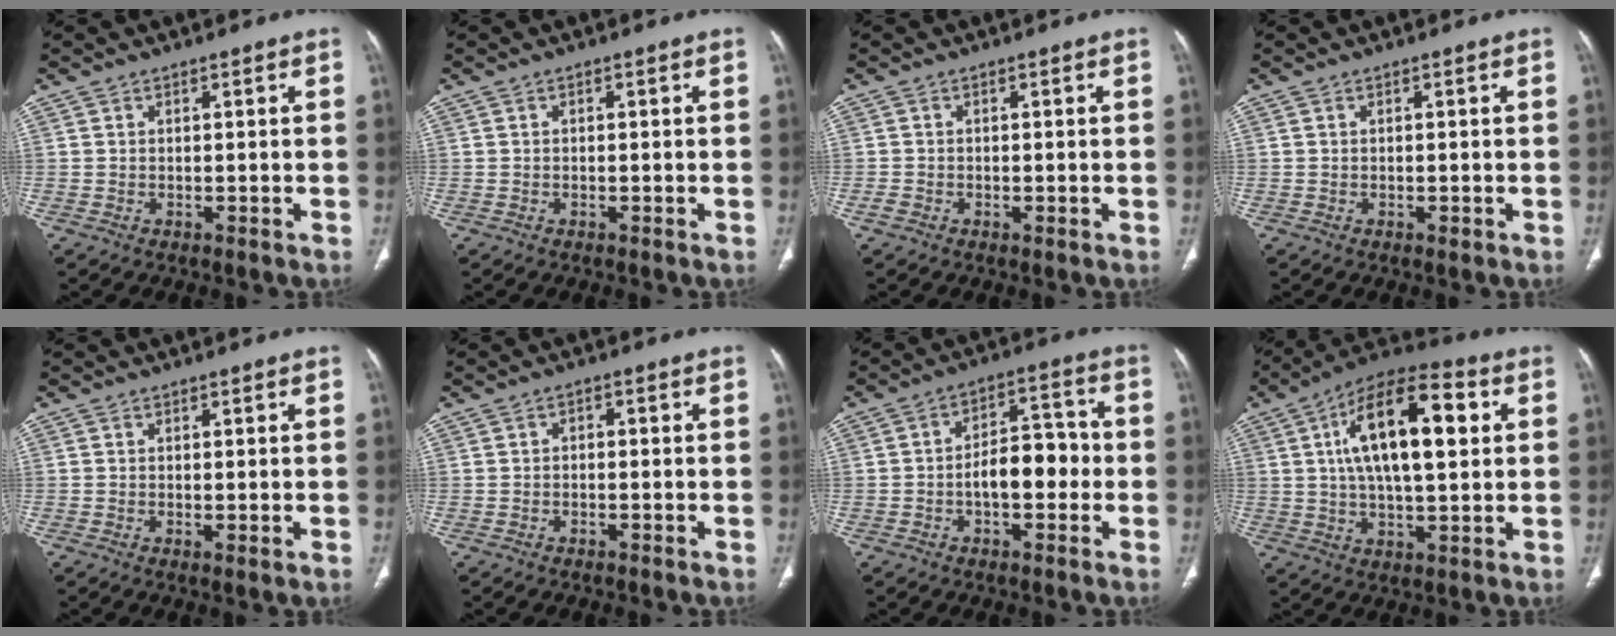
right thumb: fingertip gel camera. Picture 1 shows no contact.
{"total": 0.0}
{"total": 1.3, "force": [-0.5, 0.9, 0.9], "torque": [-0.016, -0.001, -0.010]}
{"total": 0.7, "force": [-0.2, 0.4, 0.5], "torque": [-0.009, -0.002, -0.003]}
{"total": 1.3, "force": [-0.1, 0.3, 1.2], "torque": [-0.029, -0.008, -0.002]}
{"total": 1.3, "force": [-0.3, 1.0, 0.8], "torque": [-0.006, 0.008, -0.010]}
{"total": 11.2, "force": [-2.1, 5.9, 9.3], "torque": [-0.129, 0.042, -0.039]}
{"total": 19.0, "force": [4.3, 8.2, 16.6], "torque": [-0.261, 0.015, 0.064]}